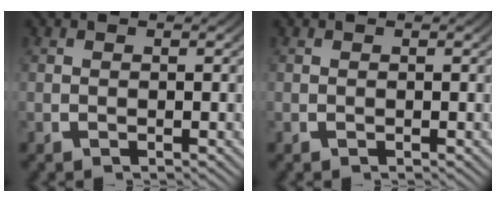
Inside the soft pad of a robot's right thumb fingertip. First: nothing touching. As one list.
[{"total": 0.0}]